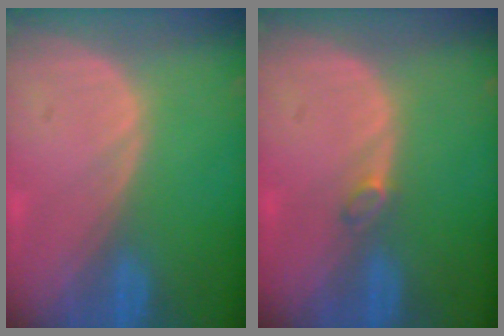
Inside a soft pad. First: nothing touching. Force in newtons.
{"total": 1.2, "press": 1.2, "slide": 0.4}